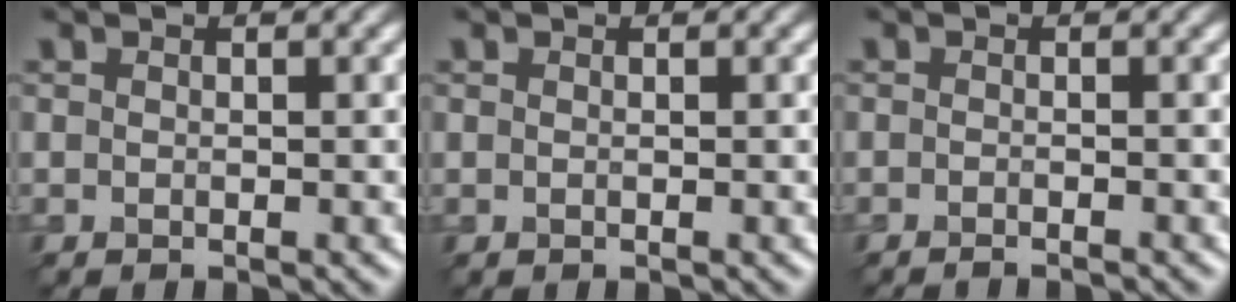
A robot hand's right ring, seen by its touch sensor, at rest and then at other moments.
{"total": 0.0}
{"total": 1.4, "force": [-1.1, 0.3, 0.8], "torque": [0.000, -0.004, -0.021]}